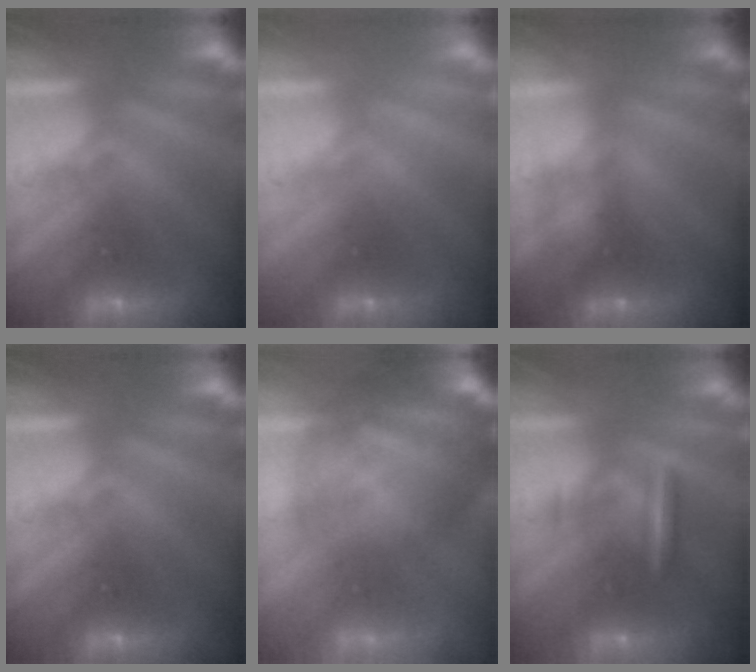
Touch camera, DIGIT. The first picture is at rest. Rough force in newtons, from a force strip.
{"total": 3.1}
{"total": 2.0}
{"total": 0.0}
{"total": 11.0}
{"total": 8.7}